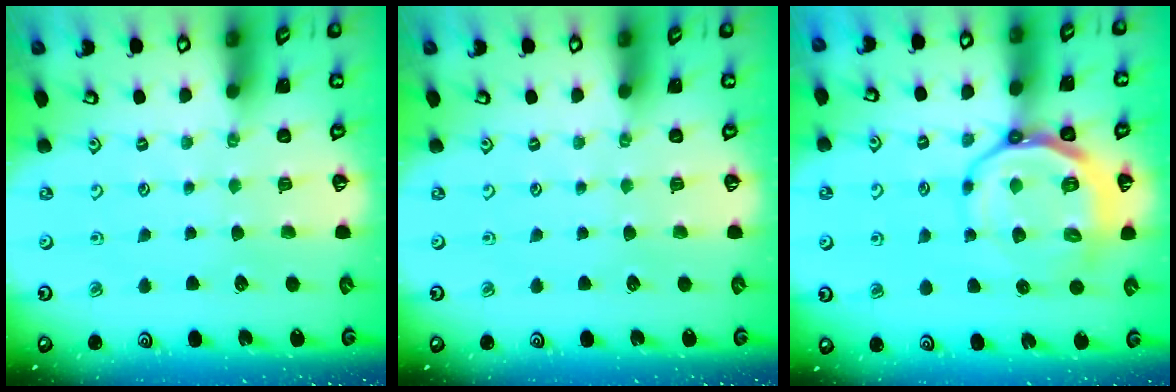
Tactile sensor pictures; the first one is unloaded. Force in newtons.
{"total": 0.0}
{"total": 13.1, "press": 12.7, "slide": 3.2}